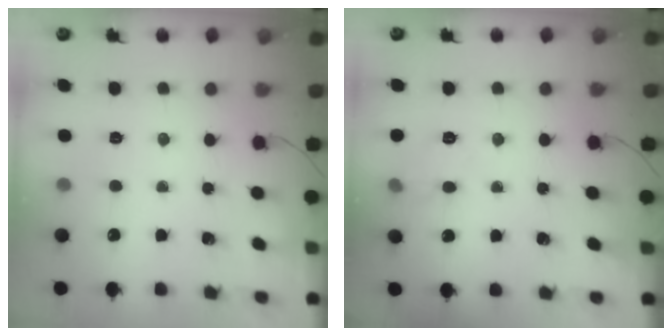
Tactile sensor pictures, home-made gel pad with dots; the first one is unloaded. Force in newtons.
{"total": 8.1, "press": 8.1, "slide": 0.9}